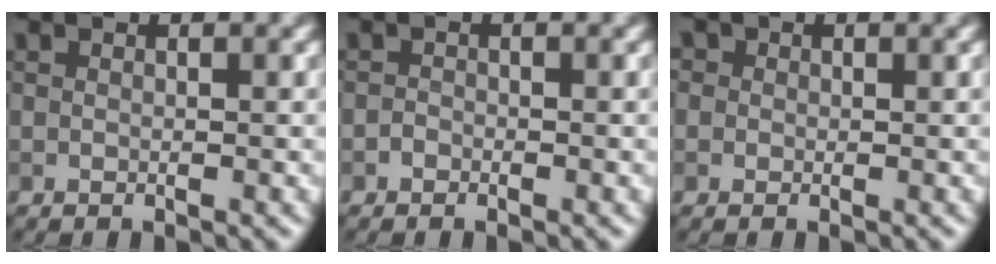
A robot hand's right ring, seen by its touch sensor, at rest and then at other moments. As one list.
[{"total": 0.6, "force": [-0.4, 0.4, 0.1], "torque": [0.001, 0.000, -0.009]}, {"total": 2.4, "force": [1.0, 2.0, 0.9], "torque": [0.000, 0.016, -0.004]}]